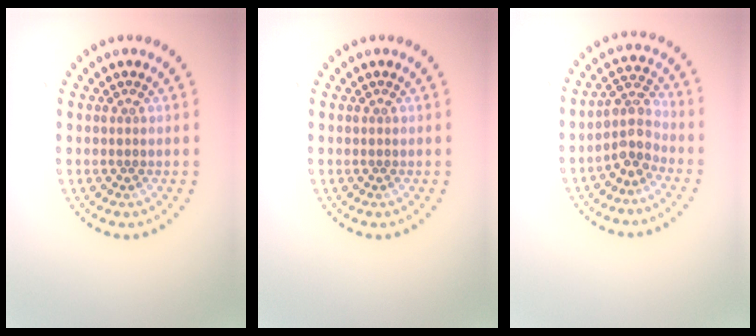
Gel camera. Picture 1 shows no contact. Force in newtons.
{"total": 0.0}
{"total": 3.3, "press": 2.6, "slide": 2.1}